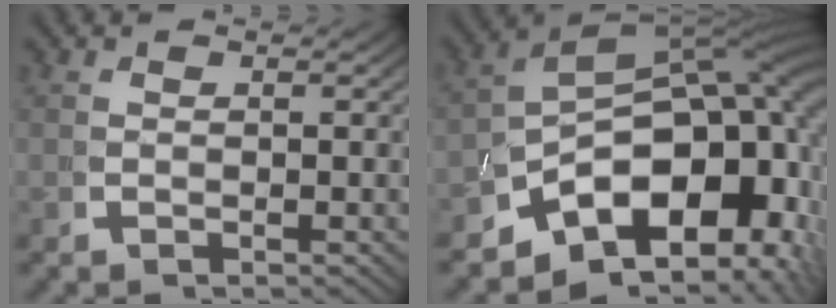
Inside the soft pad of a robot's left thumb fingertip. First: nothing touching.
{"total": 19.9, "force": [-1.4, 12.9, 15.1], "torque": [-0.232, -0.031, -0.020]}